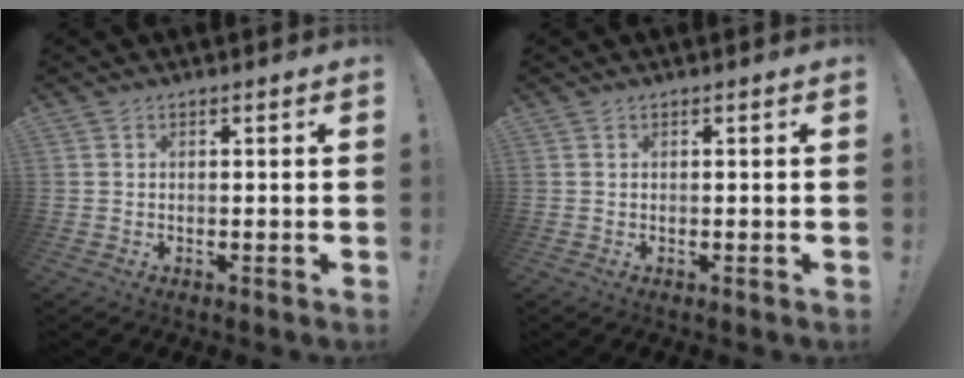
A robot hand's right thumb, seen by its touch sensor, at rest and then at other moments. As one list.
[{"total": 0.0}]